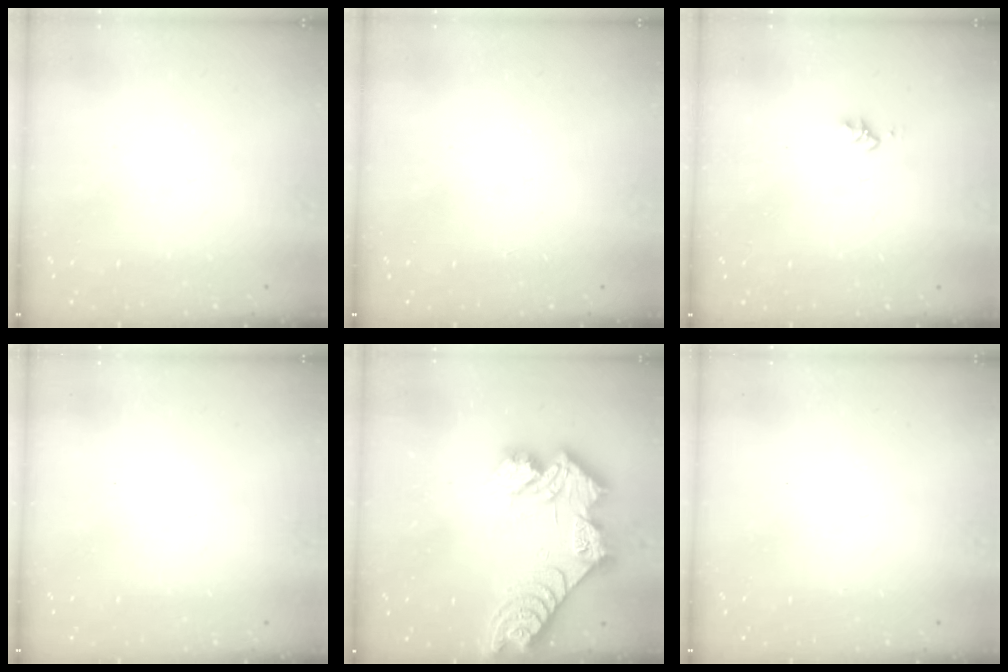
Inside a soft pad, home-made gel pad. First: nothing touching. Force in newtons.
{"total": 1.7, "press": 1.7, "slide": 0.2}
{"total": 2.6, "press": 2.6, "slide": 0.4}
{"total": 0.0}
{"total": 17.3, "press": 17.2, "slide": 1.7}
{"total": 0.0}